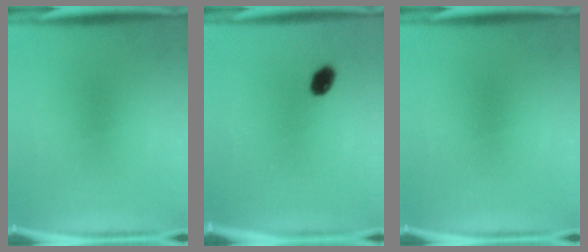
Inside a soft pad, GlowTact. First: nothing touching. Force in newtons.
{"total": 3.5}
{"total": 0.0}